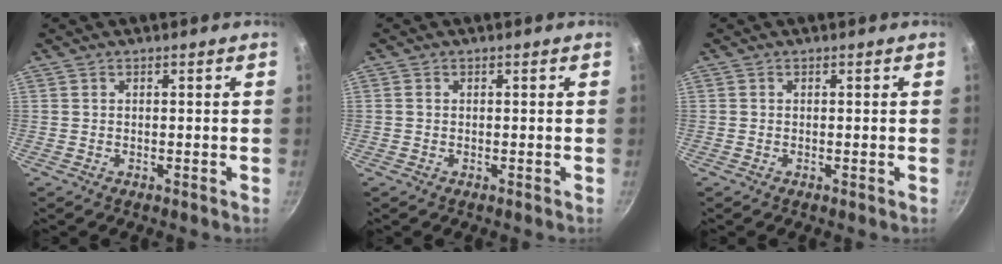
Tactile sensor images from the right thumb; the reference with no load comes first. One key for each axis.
{"total": 0.5, "fx": 0.0, "fy": 0.5, "fz": 0.2, "tx": -0.002, "ty": 0.002, "tz": -0.002}
{"total": 0.0}